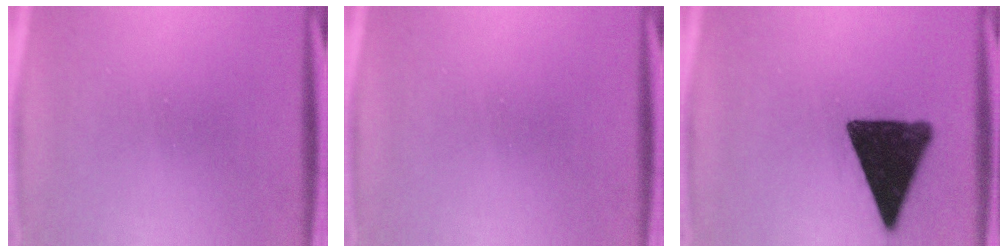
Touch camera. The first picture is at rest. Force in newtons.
{"total": 0.0}
{"total": 15.2}